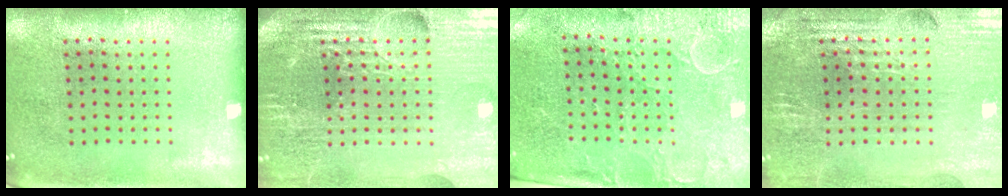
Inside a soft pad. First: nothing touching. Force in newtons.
{"total": 5.8, "press": 5.2, "slide": 2.6}
{"total": 3.0, "press": 2.6, "slide": 1.5}
{"total": 2.9, "press": 2.8, "slide": 0.5}